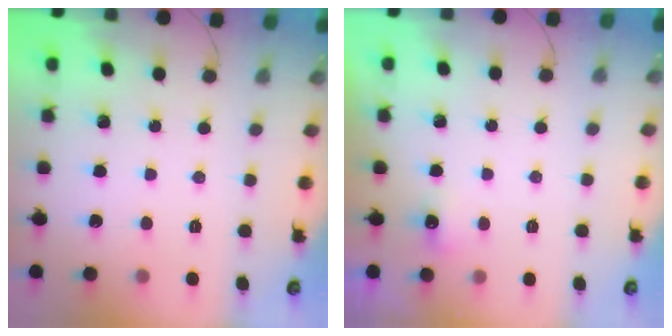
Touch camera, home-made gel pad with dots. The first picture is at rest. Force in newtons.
{"total": 3.5, "press": 3.3, "slide": 1.1}